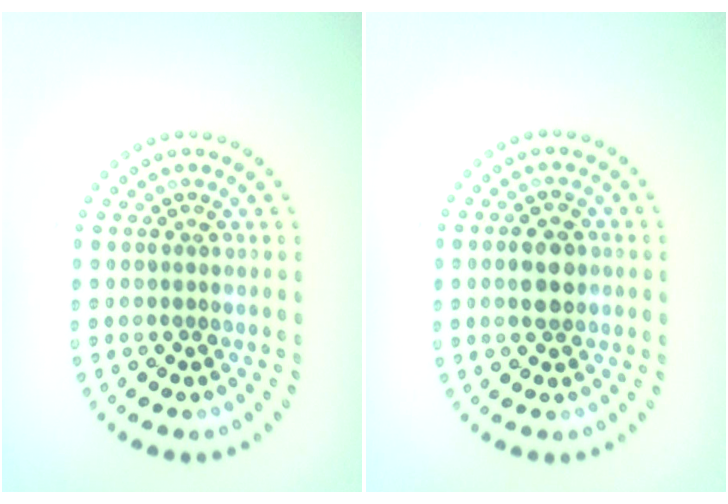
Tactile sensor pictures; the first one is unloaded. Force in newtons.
{"total": 3.4, "press": 3.4, "slide": 0.1}